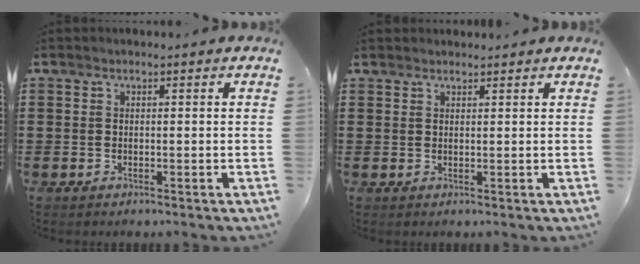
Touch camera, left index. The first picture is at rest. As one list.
[{"total": 1.2, "force": [1.1, 0.3, -0.1], "torque": [-0.001, 0.002, 0.022]}]